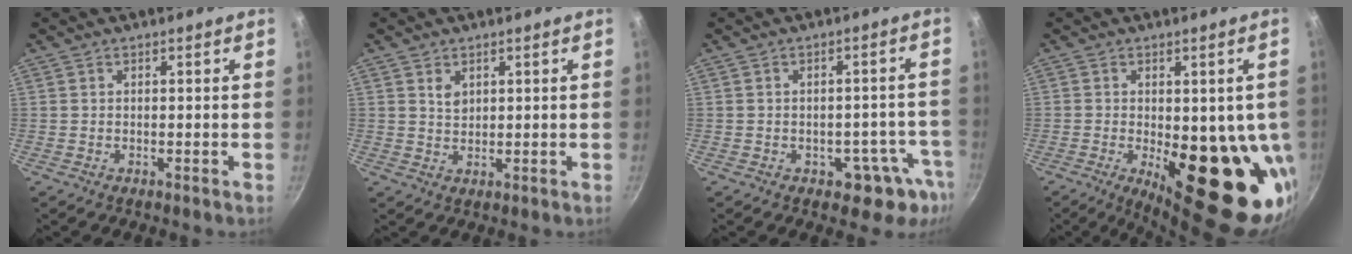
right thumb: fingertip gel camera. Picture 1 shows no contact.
{"total": 2.3, "force": [1.1, 1.6, 1.1], "torque": [-0.014, -0.003, 0.021]}
{"total": 8.9, "force": [-4.1, 5.7, 5.5], "torque": [-0.002, 0.039, -0.036]}
{"total": 21.2, "force": [-3.8, 8.7, 19.0], "torque": [-0.195, -0.032, -0.035]}